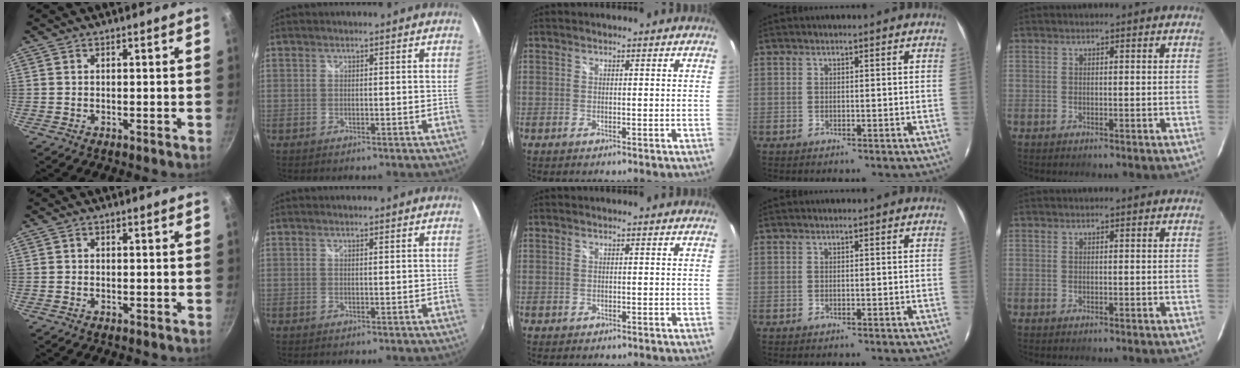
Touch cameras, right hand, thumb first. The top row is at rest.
{}